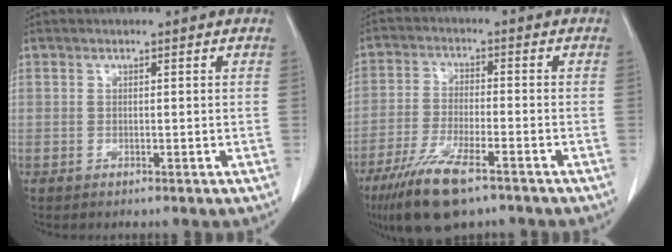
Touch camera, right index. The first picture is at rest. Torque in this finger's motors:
{"motor_torque": [1.19, -0.95, 0.25, 0.17]}